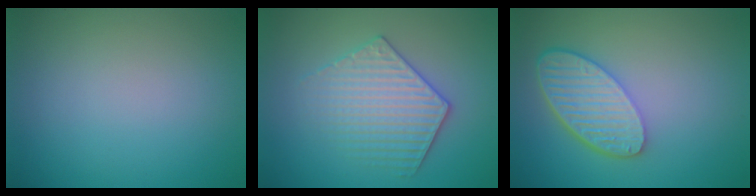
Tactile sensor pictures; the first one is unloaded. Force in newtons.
{"total": 3.6, "press": 3.6, "slide": 0.7}
{"total": 5.8, "press": 4.5, "slide": 3.6}